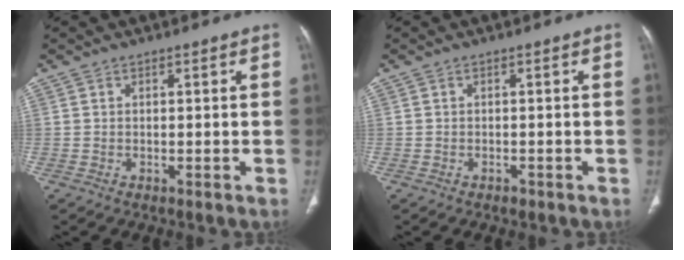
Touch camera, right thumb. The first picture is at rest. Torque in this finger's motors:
{"motor_torque": [-0.34, 0.02, -0.45, 0.30, -0.03]}